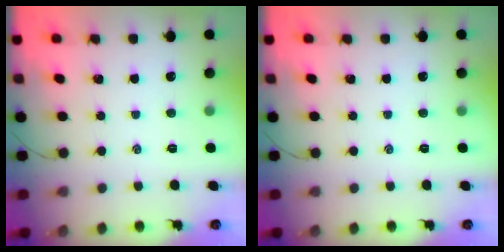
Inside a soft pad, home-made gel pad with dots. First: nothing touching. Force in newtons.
{"total": 0.0}